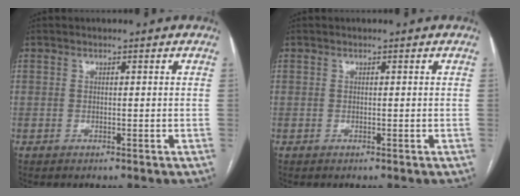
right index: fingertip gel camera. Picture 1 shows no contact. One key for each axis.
{"total": 0.0}